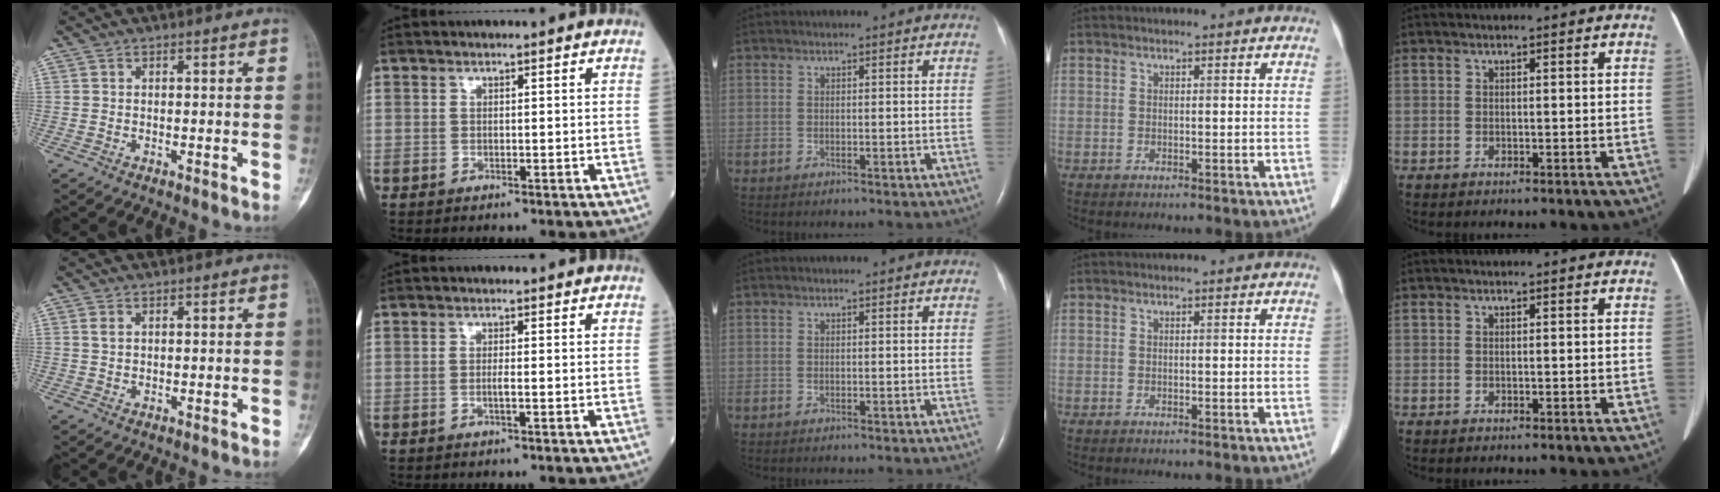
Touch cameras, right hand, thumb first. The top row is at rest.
{"thumb": {"total": 1.2, "force": [0.5, 0.7, 0.8], "torque": [-0.021, 0.003, 0.013]}, "index": {"total": 1.2, "force": [-0.4, -0.1, 1.1], "torque": [-0.023, -0.001, -0.008]}}